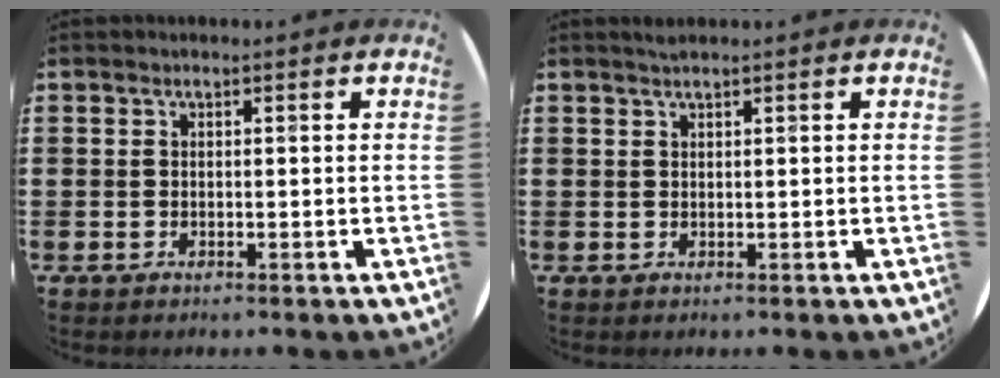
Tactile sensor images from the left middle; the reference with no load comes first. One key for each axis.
{"total": 0.7, "fx": 0.6, "fy": -0.1, "fz": 0.3, "tx": -0.005, "ty": -0.001, "tz": 0.012}